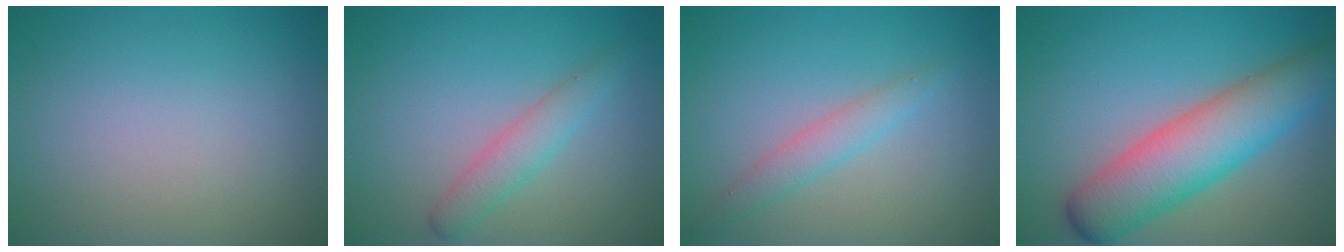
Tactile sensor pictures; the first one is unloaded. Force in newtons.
{"total": 2.3, "press": 2.3, "slide": 0.2}
{"total": 2.1, "press": 2.1, "slide": 0.1}
{"total": 8.2, "press": 8.2, "slide": 0.2}